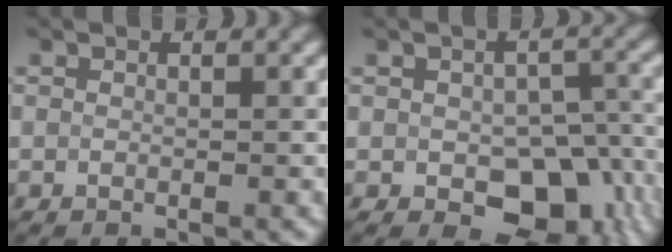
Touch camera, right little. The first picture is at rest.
{"total": 7.1, "force": [-2.7, 4.2, 5.1], "torque": [-0.078, -0.020, -0.017]}